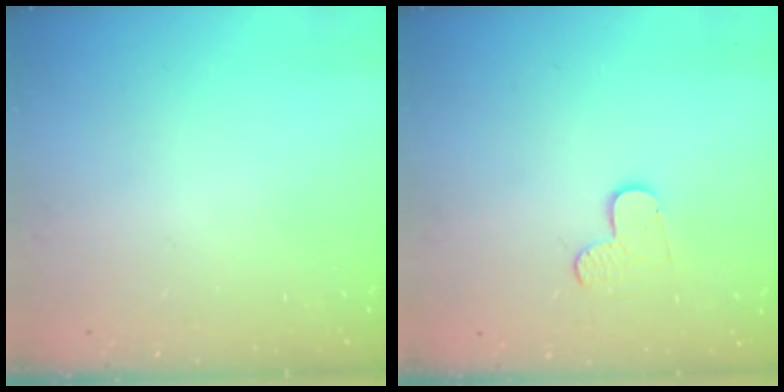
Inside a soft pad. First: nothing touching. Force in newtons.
{"total": 4.1, "press": 4.1, "slide": 0.3}